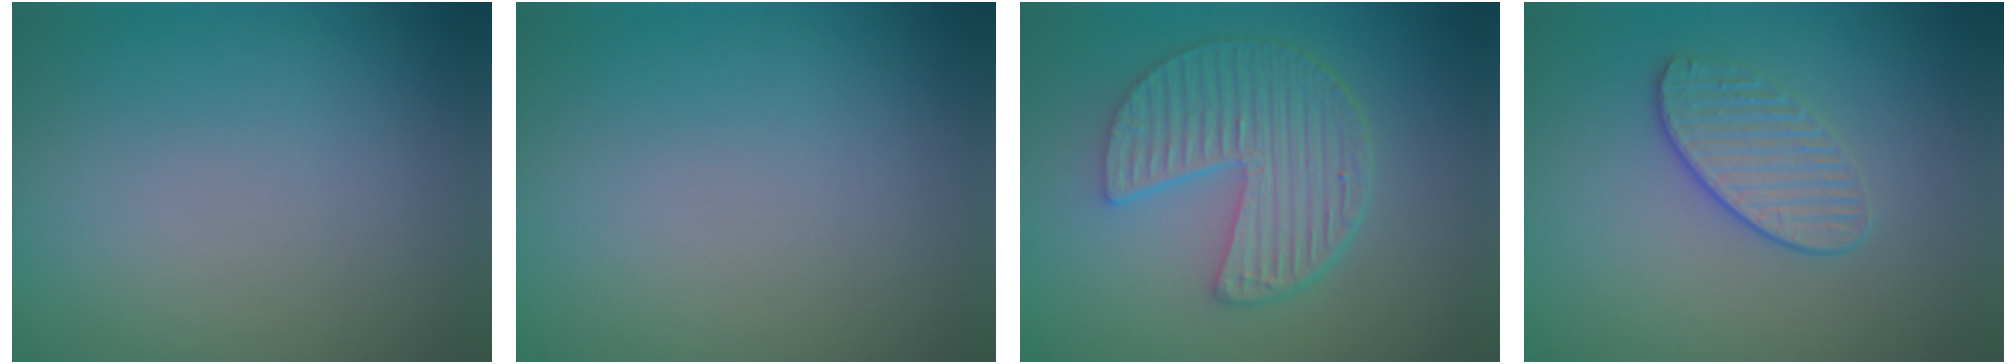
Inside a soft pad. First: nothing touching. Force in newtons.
{"total": 0.0}
{"total": 6.3, "press": 4.8, "slide": 4.1}
{"total": 2.2, "press": 1.8, "slide": 1.2}